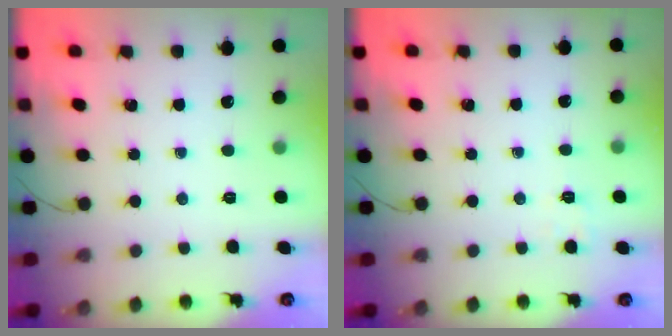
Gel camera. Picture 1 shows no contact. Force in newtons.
{"total": 2.1, "press": 1.4, "slide": 1.6}